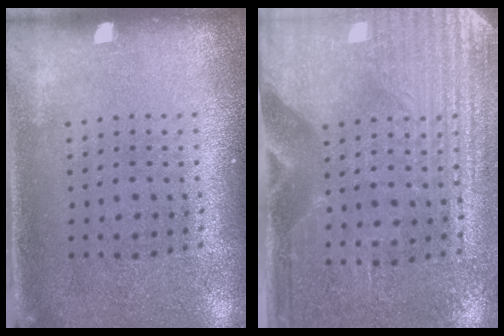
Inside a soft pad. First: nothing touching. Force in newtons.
{"total": 3.1, "press": 2.8, "slide": 1.4}